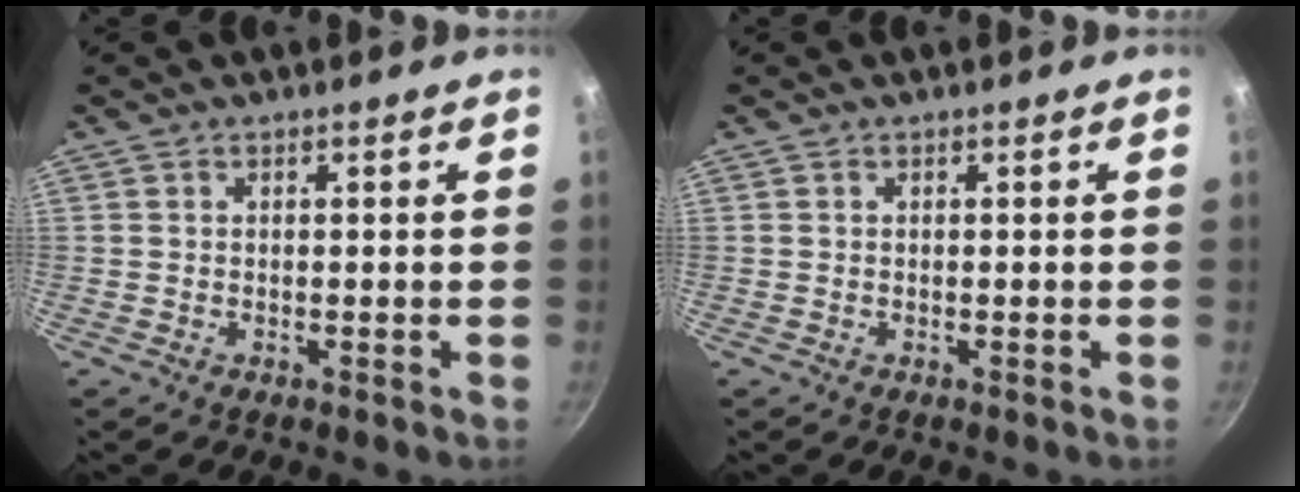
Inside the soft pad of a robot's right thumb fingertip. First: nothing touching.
{"total": 0.0}